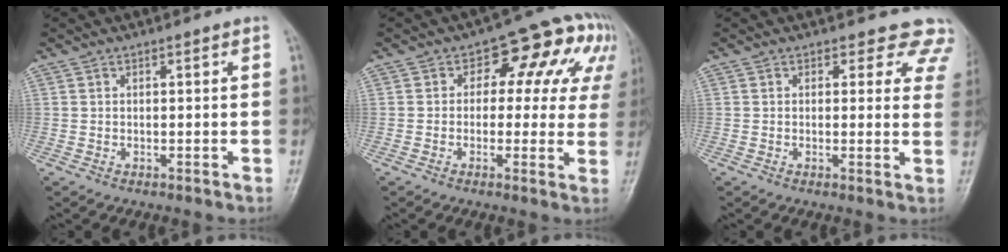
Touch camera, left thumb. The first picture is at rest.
{"total": 13.0, "force": [3.4, 8.1, 9.6], "torque": [-0.053, 0.028, 0.032]}
{"total": 7.6, "force": [6.4, 4.0, 1.0], "torque": [0.045, -0.024, 0.038]}